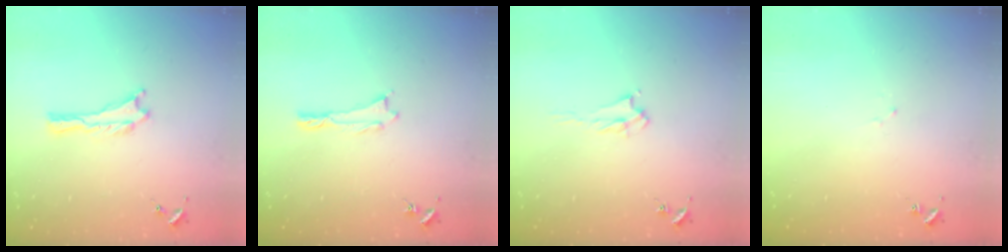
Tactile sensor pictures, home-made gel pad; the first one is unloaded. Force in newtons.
{"total": 0.5, "press": 0.5, "slide": 0.2}
{"total": 2.2, "press": 2.2, "slide": 0.4}
{"total": 1.1, "press": 1.0, "slide": 0.2}